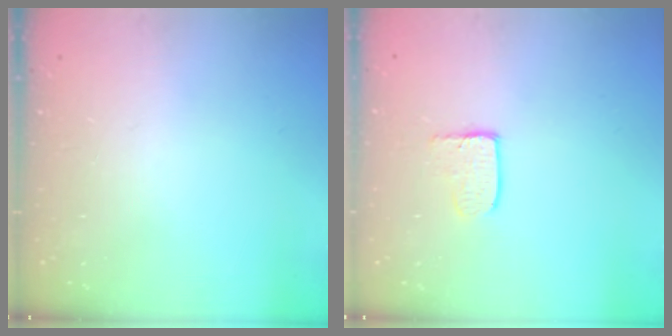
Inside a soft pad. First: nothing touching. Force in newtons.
{"total": 3.3, "press": 3.3, "slide": 0.3}